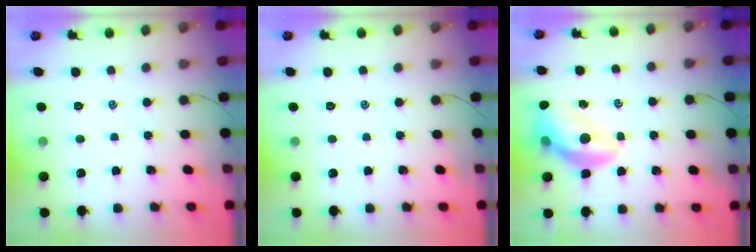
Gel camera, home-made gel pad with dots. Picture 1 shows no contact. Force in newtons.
{"total": 0.0}
{"total": 12.3, "press": 11.8, "slide": 3.3}